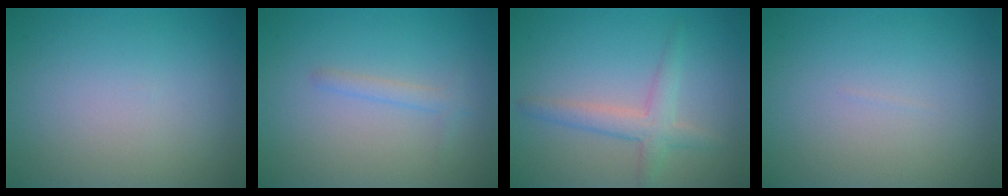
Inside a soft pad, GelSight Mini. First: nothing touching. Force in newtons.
{"total": 1.2, "press": 1.2, "slide": 0.0}
{"total": 1.9, "press": 1.8, "slide": 0.3}
{"total": 0.0}